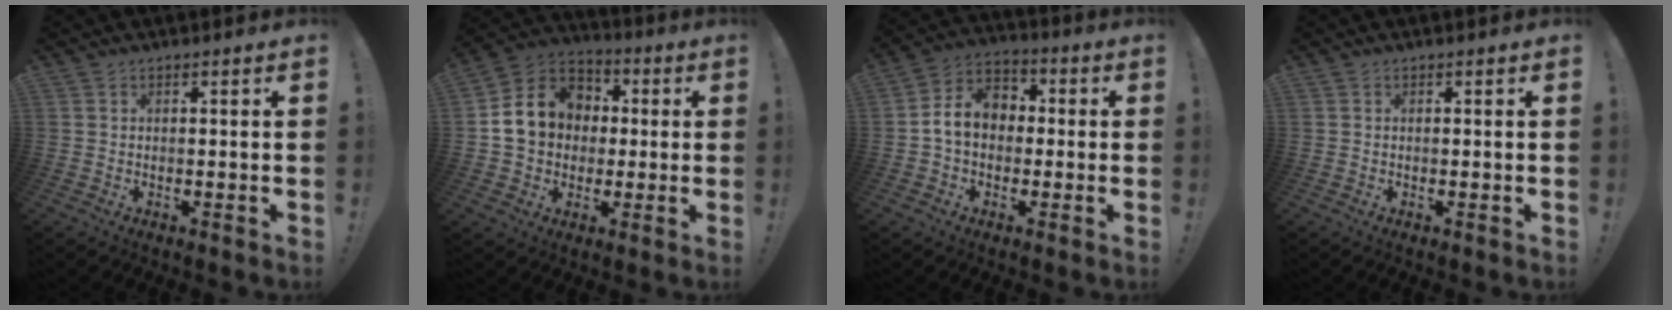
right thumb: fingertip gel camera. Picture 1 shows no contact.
{"total": 14.4, "force": [1.8, 12.2, 7.4], "torque": [-0.106, 0.005, 0.043]}
{"total": 10.9, "force": [0.6, 8.3, 7.0], "torque": [-0.114, 0.015, 0.020]}
{"total": 0.0}